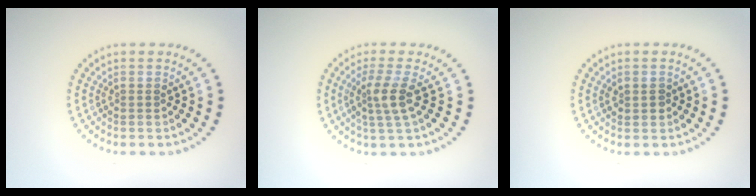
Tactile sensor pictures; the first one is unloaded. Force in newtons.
{"total": 2.7, "press": 2.2, "slide": 1.6}
{"total": 1.4, "press": 1.3, "slide": 0.4}